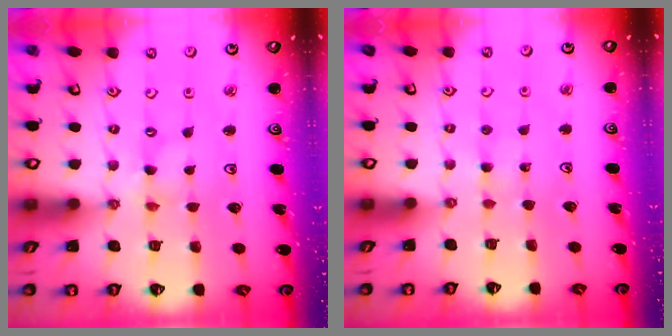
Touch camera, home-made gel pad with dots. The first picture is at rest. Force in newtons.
{"total": 2.5, "press": 2.5, "slide": 0.4}